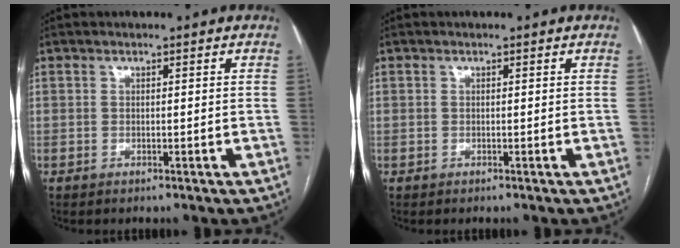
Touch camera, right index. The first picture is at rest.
{"total": 0.0}